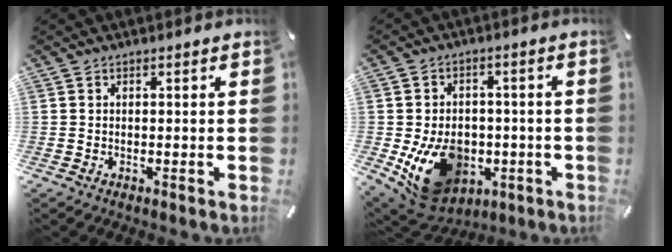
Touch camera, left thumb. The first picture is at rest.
{"total": 15.9, "force": [-4.2, 12.1, 9.4], "torque": [-0.164, 0.015, -0.059]}